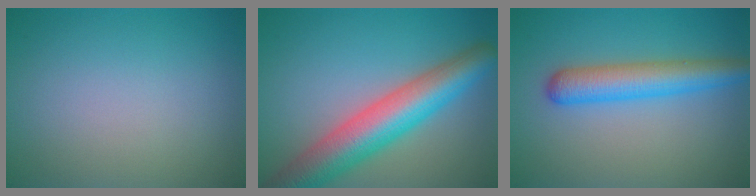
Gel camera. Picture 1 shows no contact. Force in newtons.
{"total": 8.7, "press": 8.7, "slide": 0.2}
{"total": 4.8, "press": 4.8, "slide": 0.2}